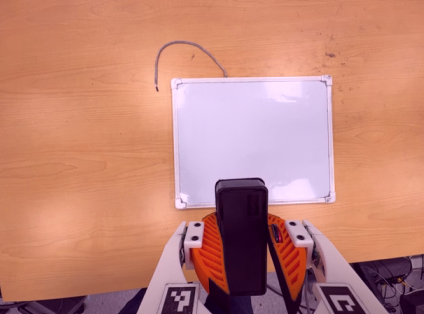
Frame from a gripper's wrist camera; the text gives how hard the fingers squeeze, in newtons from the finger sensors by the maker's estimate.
{"total": 10.9, "left": 10.8, "right": 10.9}